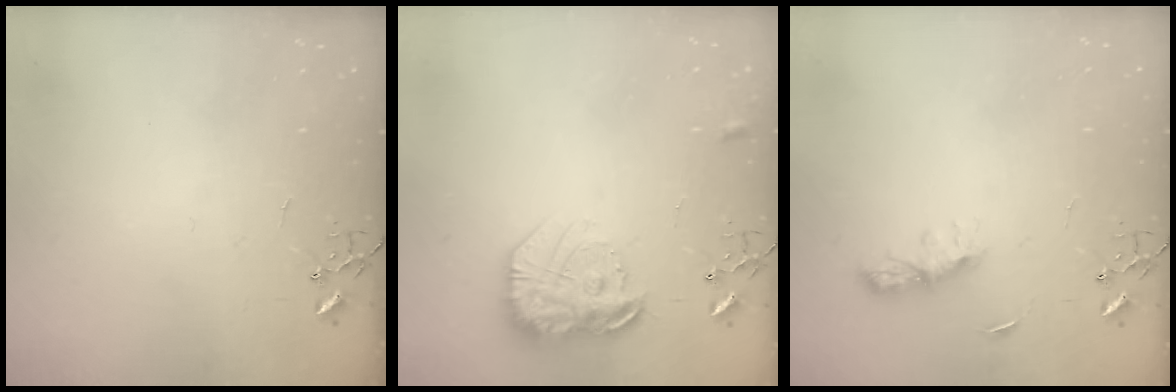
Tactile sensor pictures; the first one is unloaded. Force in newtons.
{"total": 18.3, "press": 18.2, "slide": 1.3}
{"total": 6.4, "press": 6.3, "slide": 0.7}